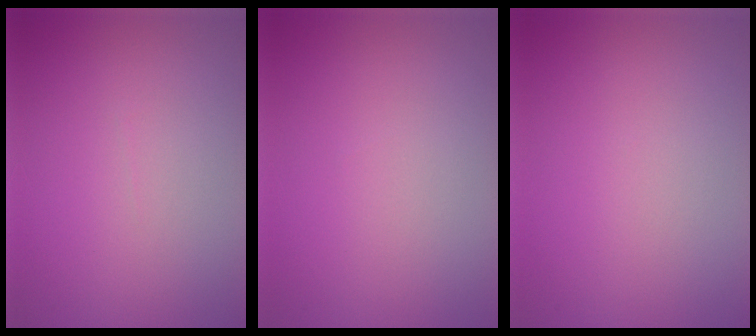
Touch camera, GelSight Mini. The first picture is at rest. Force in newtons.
{"total": 0.0}
{"total": 0.0}